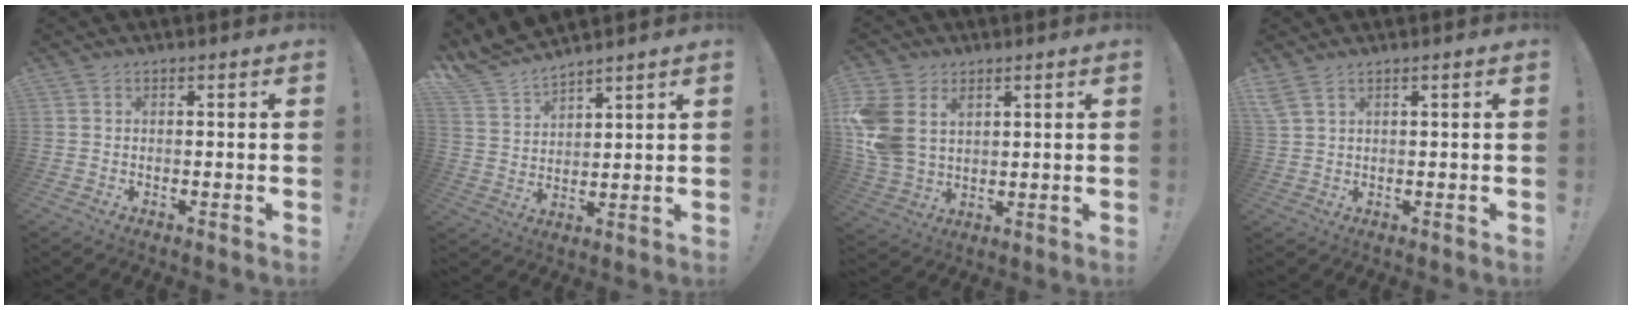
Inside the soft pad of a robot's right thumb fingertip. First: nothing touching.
{"total": 7.9, "force": [7.3, 2.4, 1.9], "torque": [-0.056, -0.058, 0.143]}
{"total": 12.5, "force": [4.0, 9.5, 6.9], "torque": [-0.147, -0.022, 0.080]}
{"total": 3.1, "force": [1.9, 0.9, 2.3], "torque": [-0.047, -0.005, 0.038]}